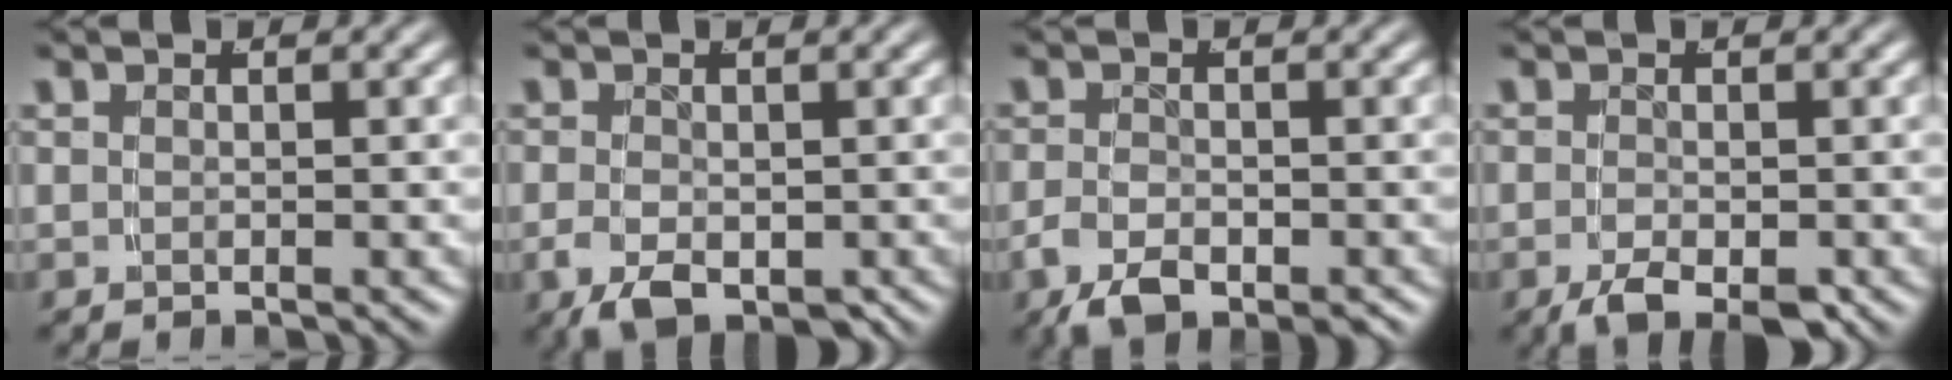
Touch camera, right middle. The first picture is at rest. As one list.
[{"total": 5.1, "force": [-2.3, 2.8, 3.6], "torque": [-0.071, -0.039, -0.017]}, {"total": 3.9, "force": [-2.3, 1.9, 2.5], "torque": [-0.048, -0.022, -0.029]}, {"total": 3.5, "force": [-2.1, 1.3, 2.6], "torque": [-0.048, -0.025, -0.022]}]